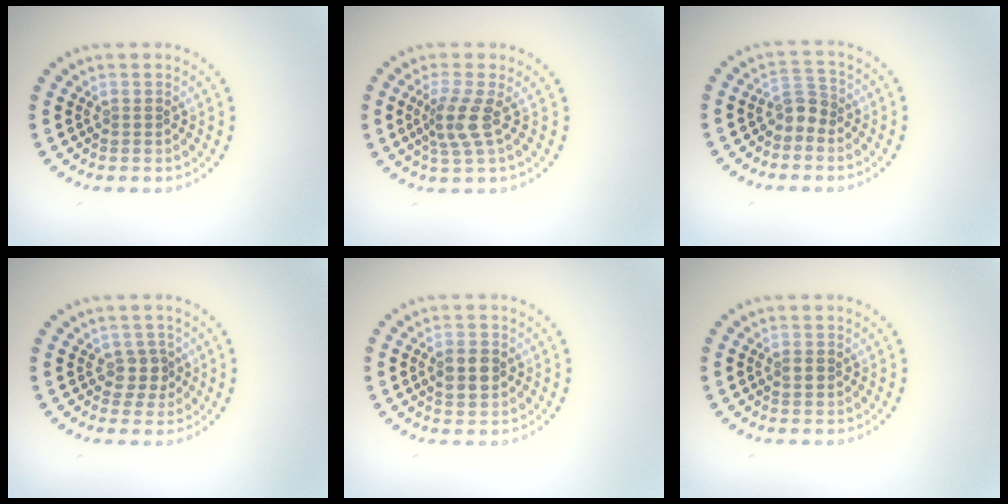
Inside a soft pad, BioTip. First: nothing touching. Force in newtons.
{"total": 2.8, "press": 2.1, "slide": 1.8}
{"total": 1.9, "press": 1.6, "slide": 1.1}
{"total": 1.9, "press": 1.5, "slide": 1.1}
{"total": 3.0, "press": 3.0, "slide": 0.1}
{"total": 1.1, "press": 1.1, "slide": 0.1}